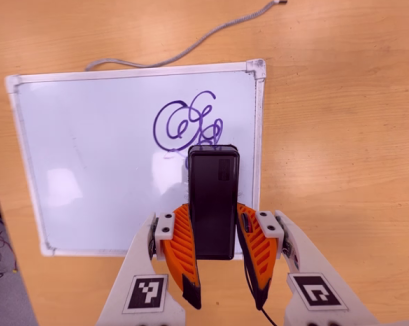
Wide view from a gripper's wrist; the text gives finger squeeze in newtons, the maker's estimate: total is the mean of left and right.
{"total": 5.9, "left": 4.0, "right": 7.7}